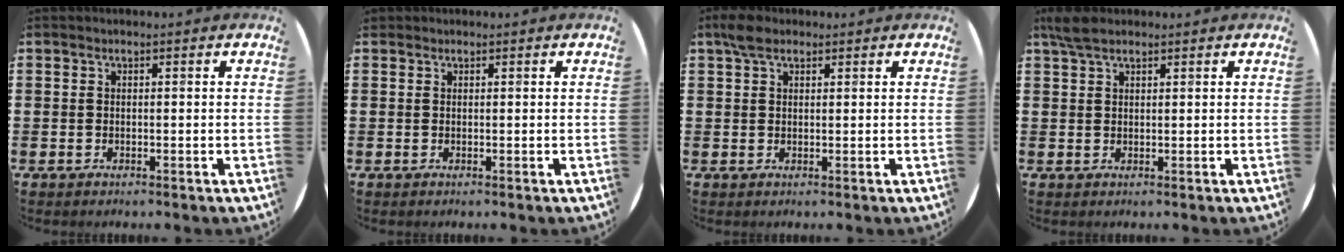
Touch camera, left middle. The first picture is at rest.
{"total": 0.0}
{"total": 2.5, "force": [1.8, 1.2, 1.2], "torque": [-0.018, 0.004, 0.031]}
{"total": 3.0, "force": [2.3, 1.1, 1.7], "torque": [-0.038, 0.006, 0.042]}